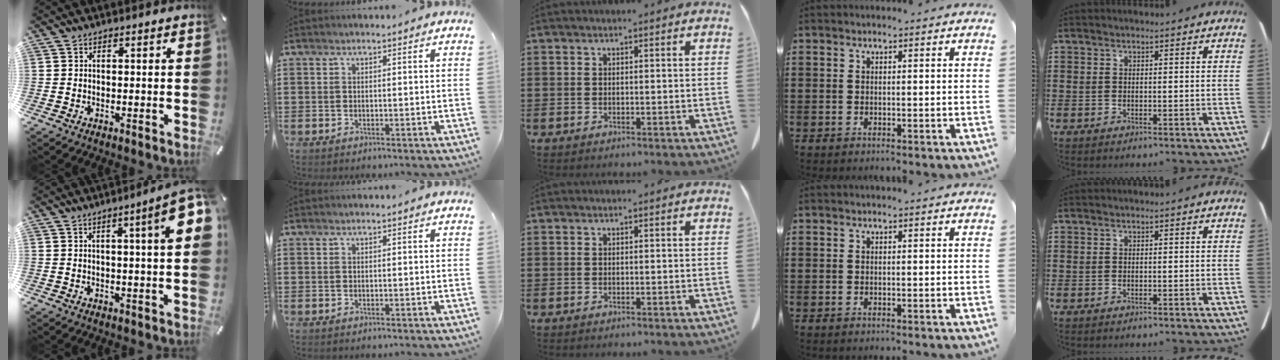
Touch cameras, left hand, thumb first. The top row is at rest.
{"thumb": {"total": 9.6, "force": [3.1, 1.0, 9.0], "torque": [-0.134, -0.013, 0.046]}}